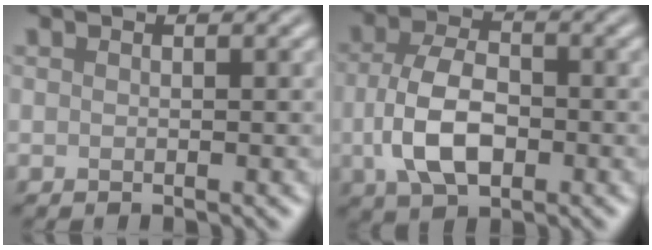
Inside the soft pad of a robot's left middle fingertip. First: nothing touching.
{"total": 6.2, "force": [-1.2, 3.6, 4.9], "torque": [-0.105, -0.002, -0.026]}